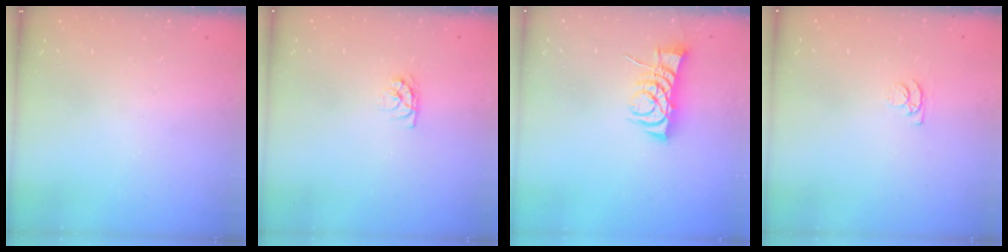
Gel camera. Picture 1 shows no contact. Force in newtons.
{"total": 3.9, "press": 3.9, "slide": 0.3}
{"total": 7.8, "press": 7.7, "slide": 0.6}
{"total": 4.3, "press": 4.2, "slide": 0.5}